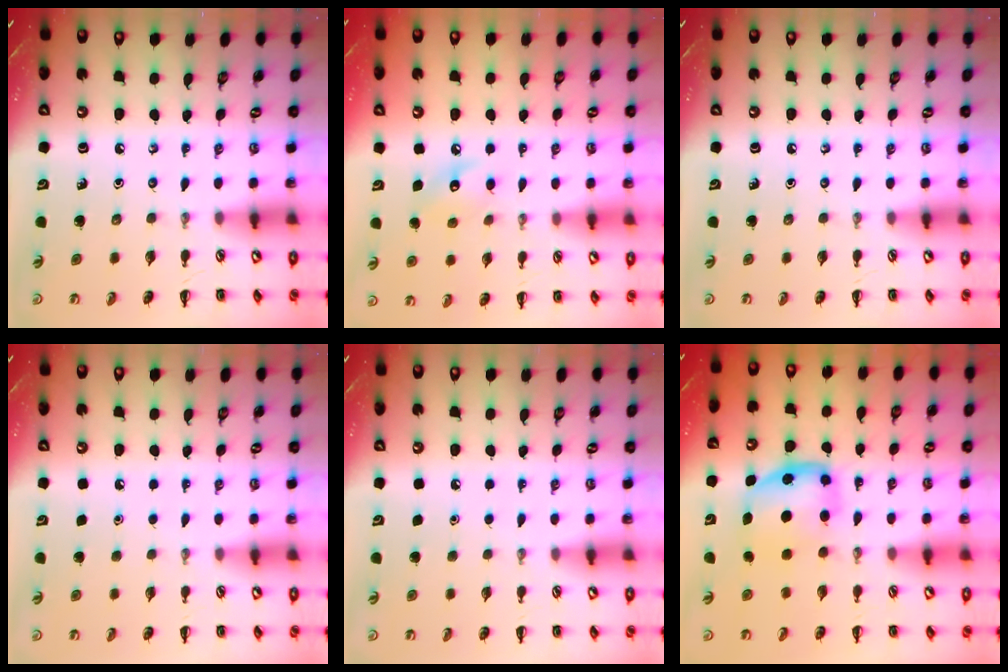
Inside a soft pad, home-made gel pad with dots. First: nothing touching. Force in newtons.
{"total": 7.5, "press": 7.4, "slide": 1.3}
{"total": 0.0}
{"total": 1.8, "press": 1.8, "slide": 0.1}
{"total": 1.8, "press": 1.8, "slide": 0.1}
{"total": 6.6, "press": 6.6, "slide": 0.4}